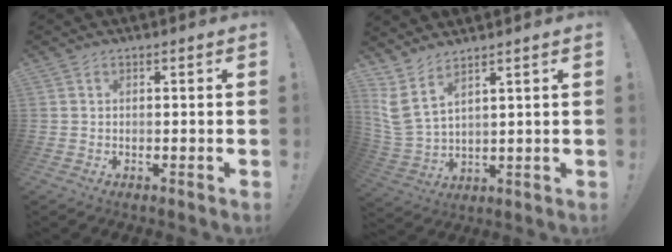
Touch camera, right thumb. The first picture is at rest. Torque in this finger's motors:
{"motor_torque": [-0.03, 0.33, 0.07, 0.18, 0.05]}